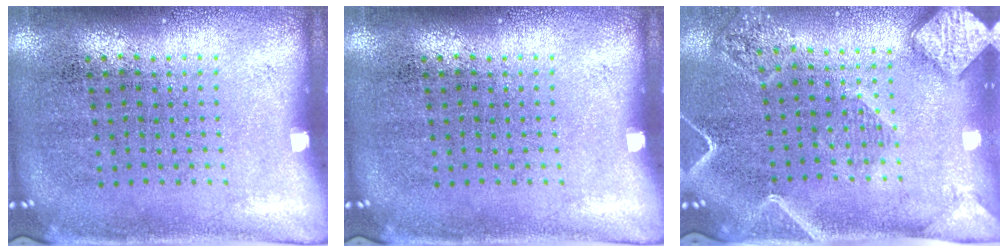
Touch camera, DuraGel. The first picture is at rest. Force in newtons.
{"total": 0.0}
{"total": 2.6, "press": 2.2, "slide": 1.3}